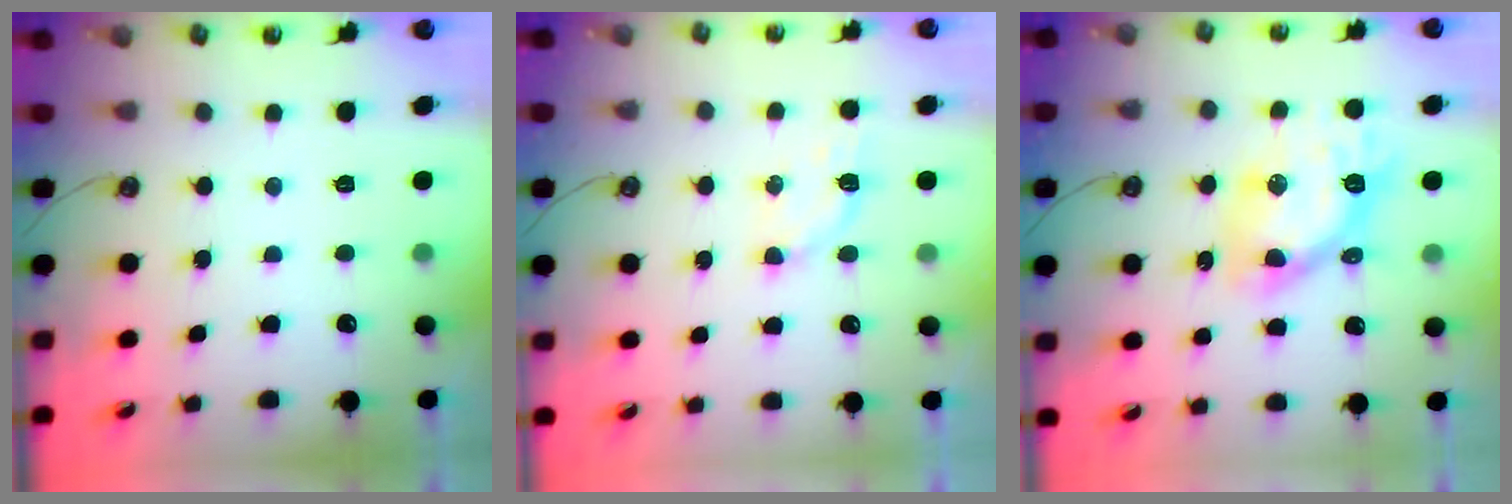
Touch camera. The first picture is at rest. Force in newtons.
{"total": 3.1, "press": 3.1, "slide": 0.5}
{"total": 12.8, "press": 12.7, "slide": 1.3}